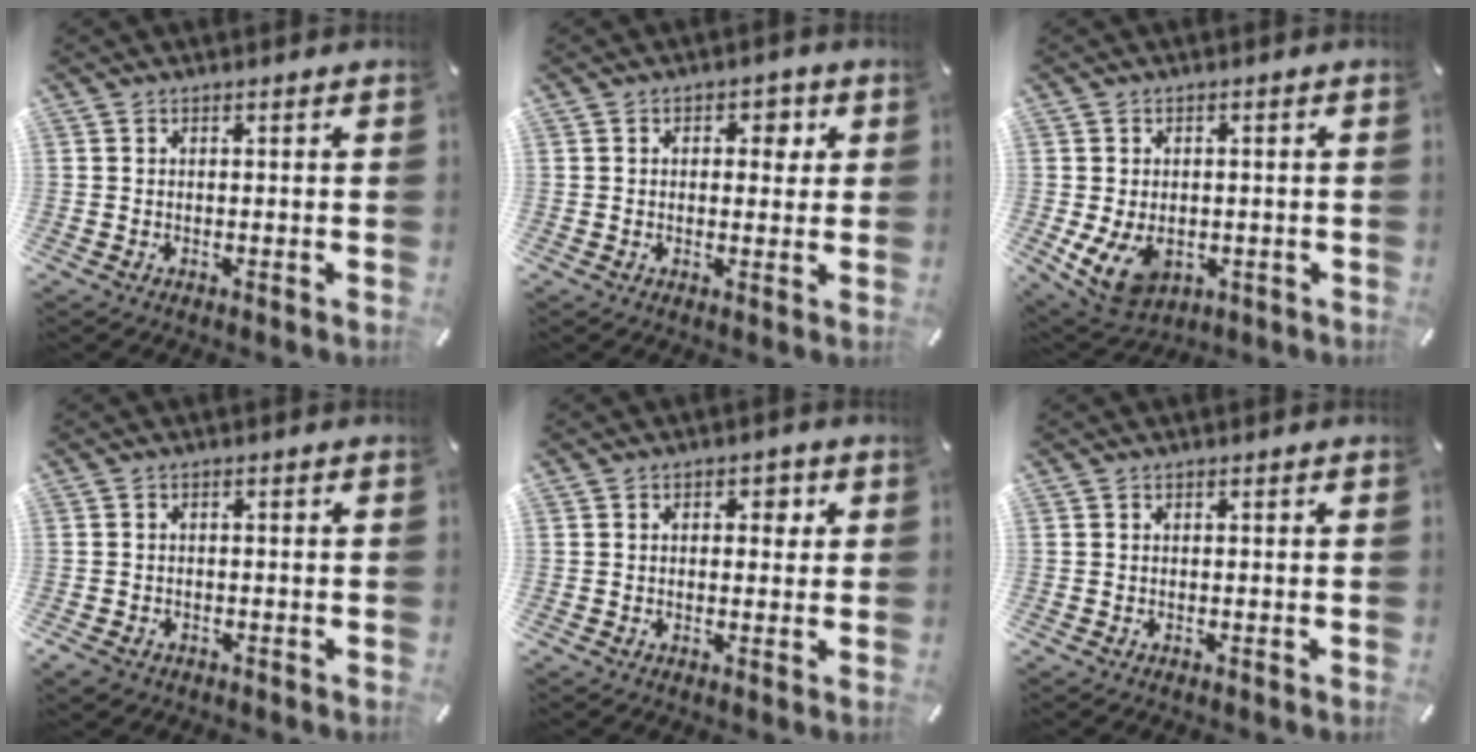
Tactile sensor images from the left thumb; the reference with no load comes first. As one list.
[{"total": 3.9, "force": [1.0, 2.8, 2.6], "torque": [-0.018, -0.006, 0.004]}, {"total": 9.2, "force": [-2.2, 6.8, 5.8], "torque": [-0.109, 0.000, -0.038]}, {"total": 2.0, "force": [-1.2, 1.4, 0.8], "torque": [-0.021, 0.003, -0.028]}, {"total": 3.2, "force": [0.7, 2.2, 2.1], "torque": [-0.015, -0.003, 0.000]}, {"total": 0.0}]